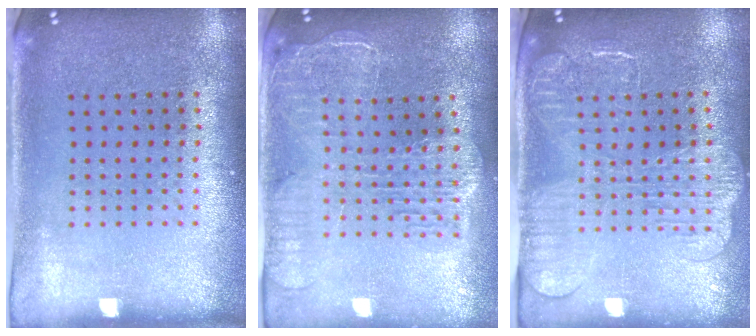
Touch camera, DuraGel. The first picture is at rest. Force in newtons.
{"total": 2.3, "press": 2.0, "slide": 1.1}
{"total": 2.3, "press": 2.0, "slide": 1.3}